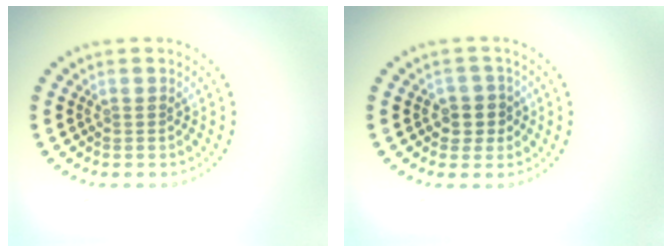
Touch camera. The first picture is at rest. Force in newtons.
{"total": 2.3, "press": 2.0, "slide": 1.2}